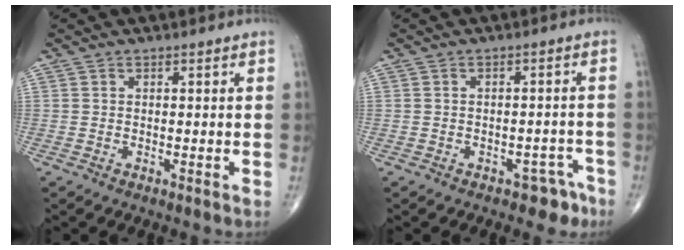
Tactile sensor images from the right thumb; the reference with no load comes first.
{"total": 4.2, "force": [-2.9, 2.6, 1.6], "torque": [-0.003, 0.029, -0.035]}